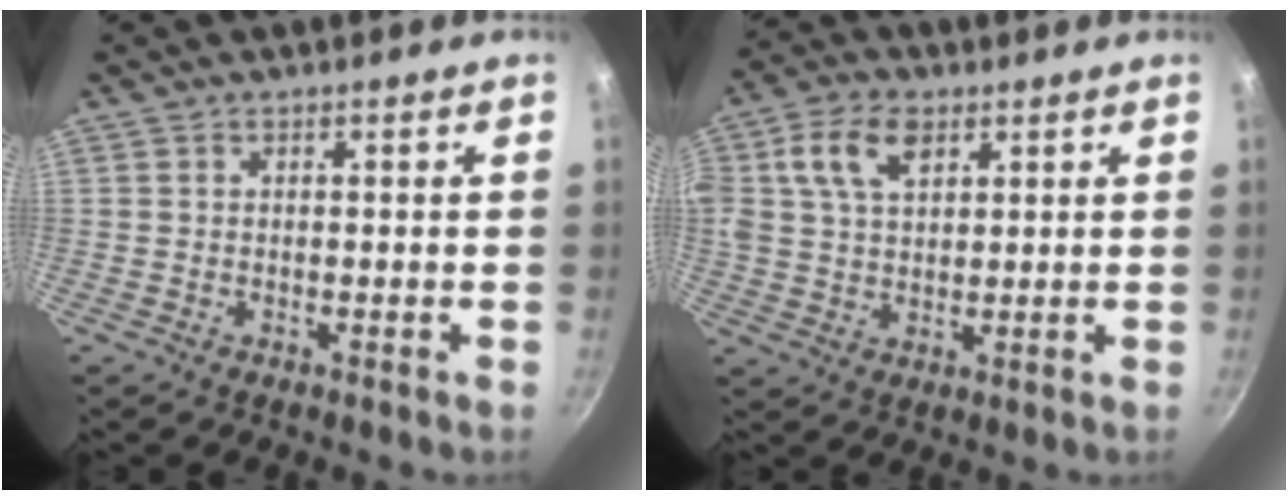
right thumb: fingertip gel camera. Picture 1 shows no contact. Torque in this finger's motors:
{"motor_torque": [1.34, 1.46, 2.24, 0.53, 0.48]}